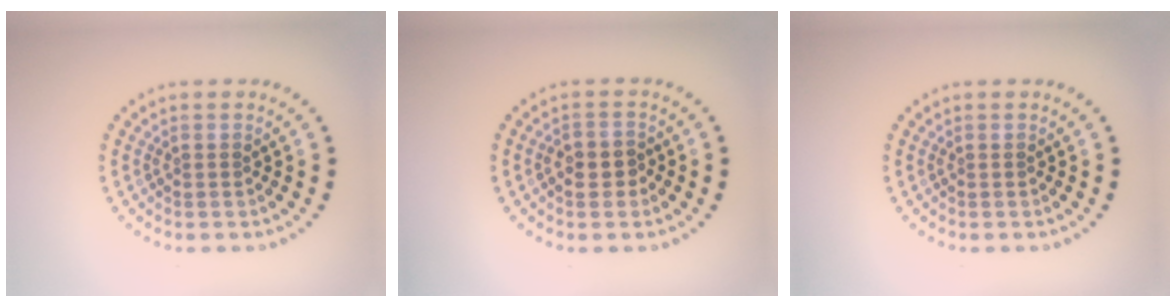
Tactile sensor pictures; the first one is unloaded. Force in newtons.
{"total": 2.1, "press": 2.0, "slide": 0.6}
{"total": 0.0}